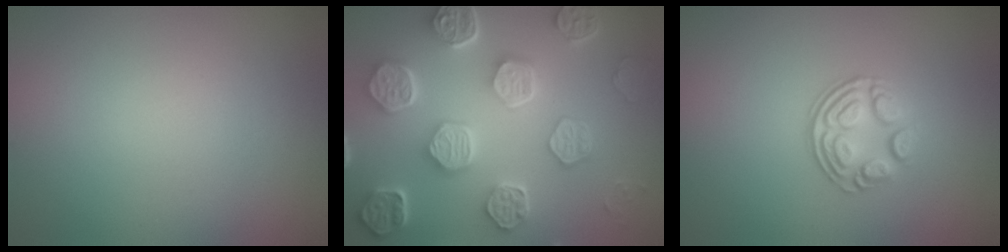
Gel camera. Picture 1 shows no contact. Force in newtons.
{"total": 8.5, "press": 6.6, "slide": 5.3}
{"total": 3.5, "press": 2.5, "slide": 2.5}